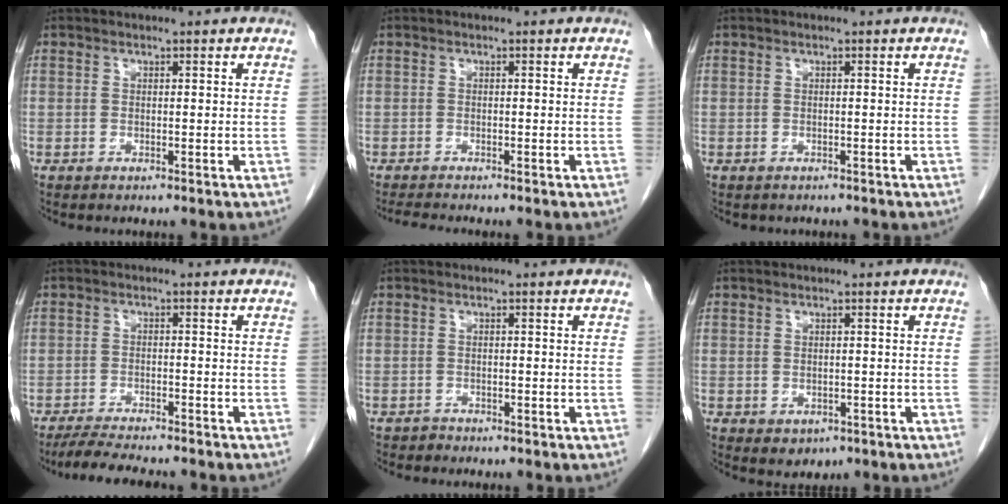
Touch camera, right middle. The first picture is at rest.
{"total": 2.5, "force": [-2.3, -0.3, 1.0], "torque": [-0.019, -0.009, -0.039]}
{"total": 1.3, "force": [-1.1, 0.7, 0.2], "torque": [-0.012, 0.000, -0.013]}
{"total": 6.9, "force": [-6.2, 0.8, 2.9], "torque": [-0.048, -0.017, -0.102]}
{"total": 0.9, "force": [-0.7, 0.4, -0.2], "torque": [-0.003, 0.001, -0.017]}
{"total": 2.4, "force": [-1.0, 1.9, 1.2], "torque": [-0.013, 0.000, 0.001]}